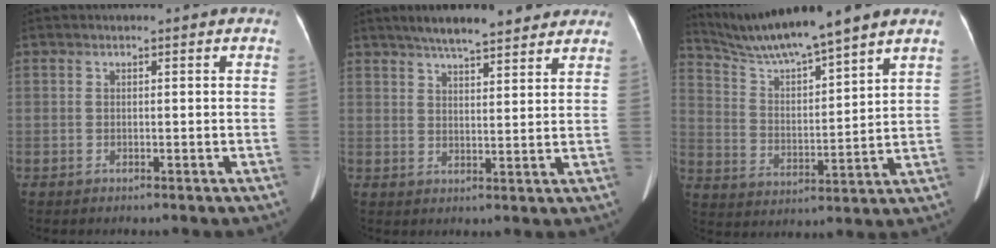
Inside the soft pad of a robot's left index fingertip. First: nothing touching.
{"total": 11.9, "force": [9.9, 2.2, 6.3], "torque": [-0.090, 0.025, 0.138]}
{"total": 12.4, "force": [11.2, -1.2, 5.3], "torque": [-0.107, 0.008, 0.206]}